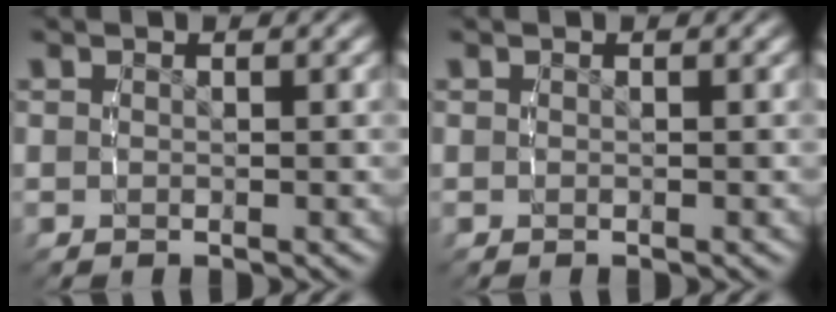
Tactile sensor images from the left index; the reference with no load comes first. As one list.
[{"total": 0.0}]